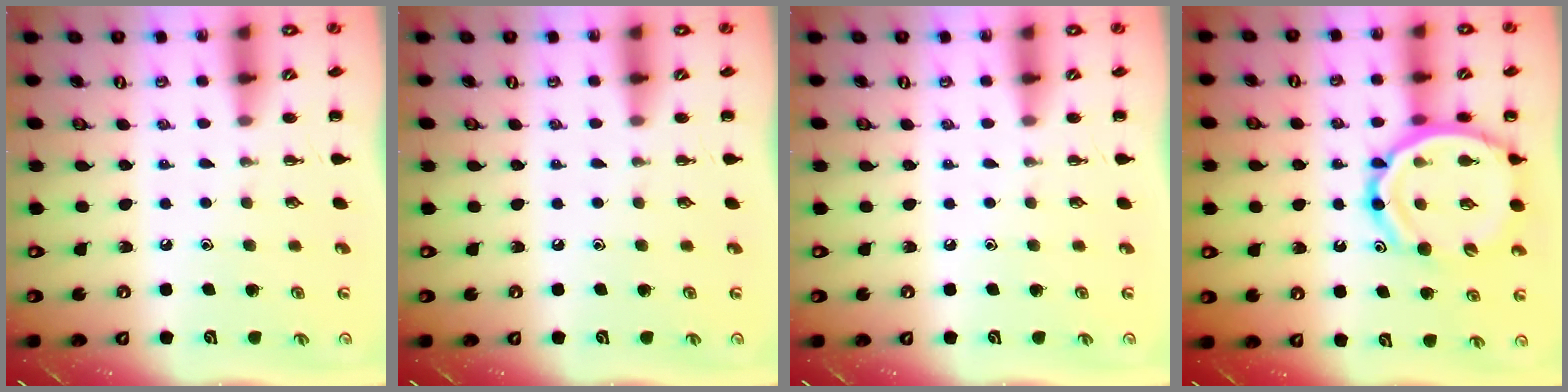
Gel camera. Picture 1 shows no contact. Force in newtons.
{"total": 0.0}
{"total": 0.0}
{"total": 16.9, "press": 16.5, "slide": 3.7}